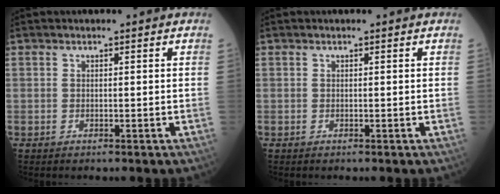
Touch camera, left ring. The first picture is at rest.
{"total": 0.0}